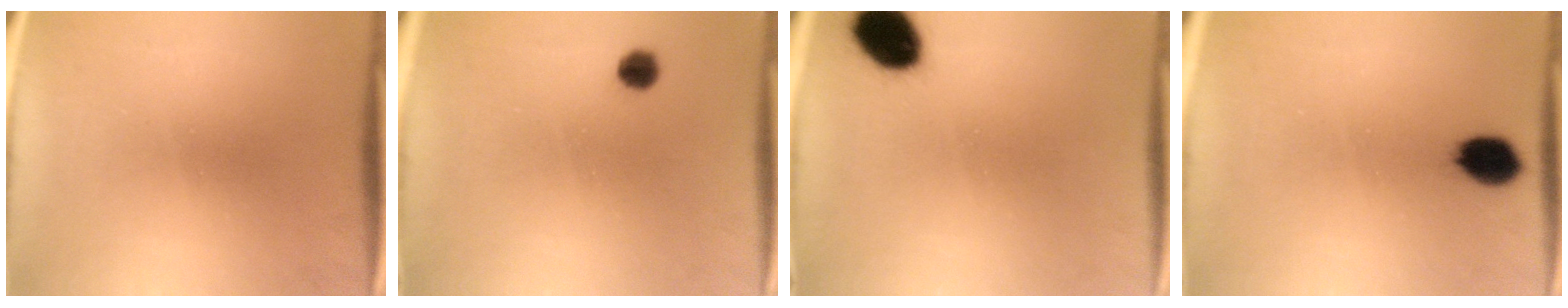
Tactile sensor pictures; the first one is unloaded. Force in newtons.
{"total": 2.6}
{"total": 9.8}
{"total": 7.0}